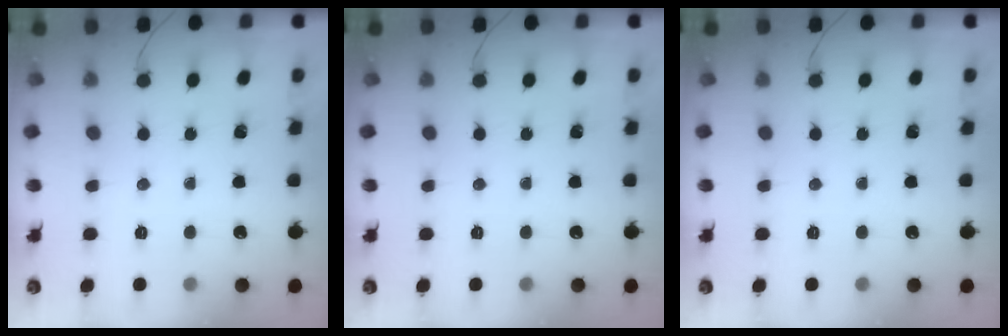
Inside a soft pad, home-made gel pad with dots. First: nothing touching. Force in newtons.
{"total": 0.0}
{"total": 0.0}